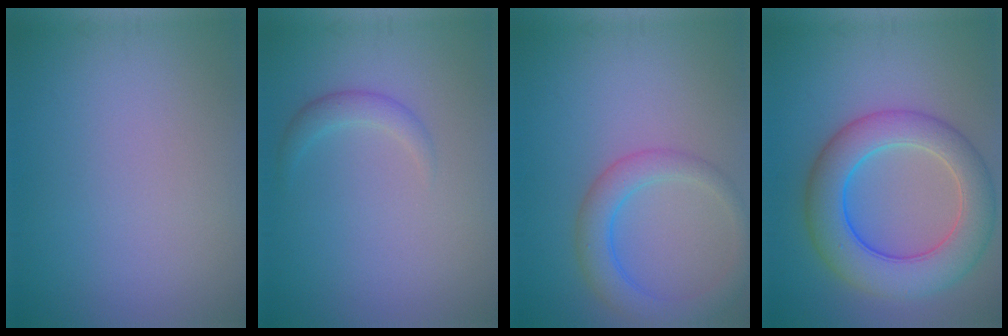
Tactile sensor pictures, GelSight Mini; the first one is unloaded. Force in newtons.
{"total": 1.5, "press": 1.5, "slide": 0.0}
{"total": 3.8, "press": 3.8, "slide": 0.2}
{"total": 8.2, "press": 8.2, "slide": 0.2}